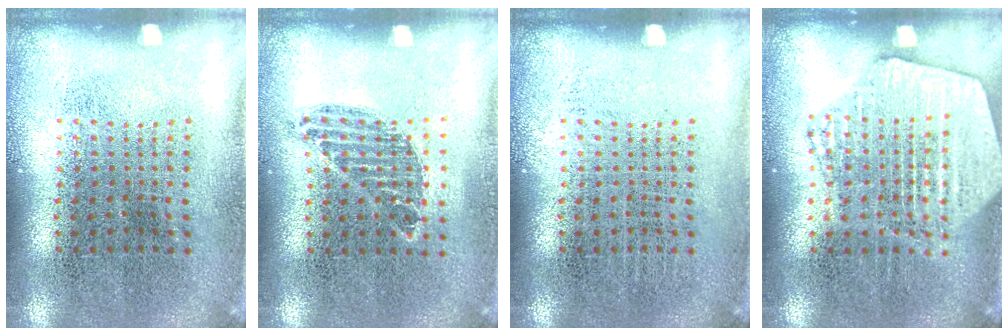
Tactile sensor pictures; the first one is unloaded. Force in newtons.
{"total": 0.7, "press": 0.7, "slide": 0.2}
{"total": 0.0}
{"total": 1.8, "press": 1.8, "slide": 0.2}